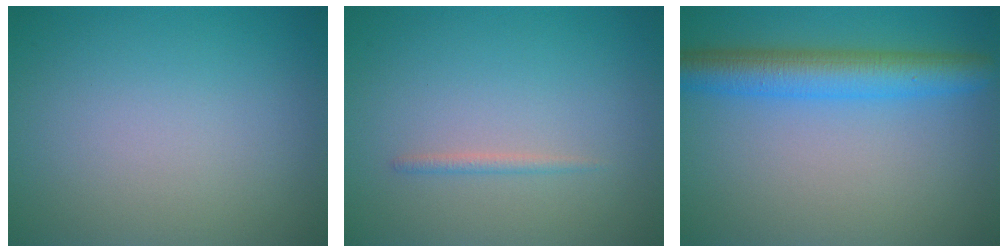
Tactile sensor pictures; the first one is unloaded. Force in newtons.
{"total": 0.8, "press": 0.8, "slide": 0.0}
{"total": 5.5, "press": 5.5, "slide": 0.2}